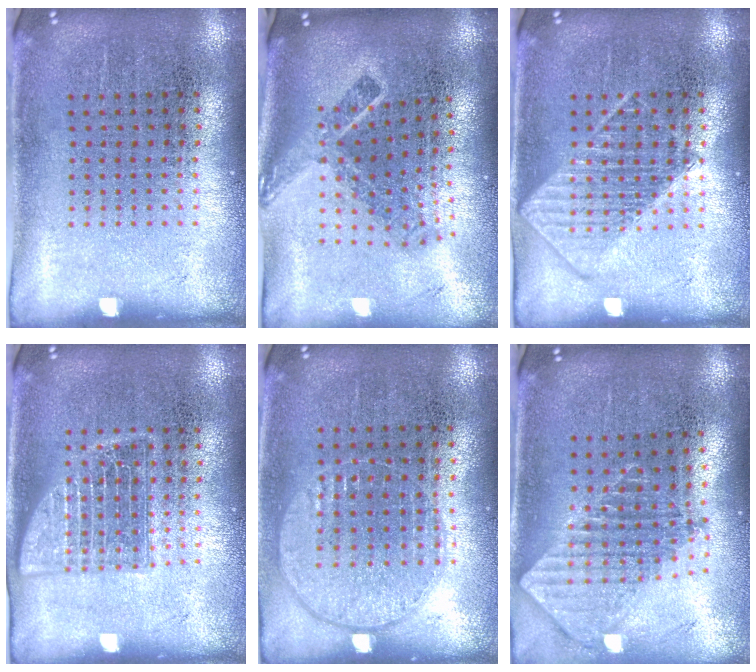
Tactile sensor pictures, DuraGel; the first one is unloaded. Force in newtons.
{"total": 2.2, "press": 1.5, "slide": 1.6}
{"total": 2.4, "press": 2.3, "slide": 0.4}
{"total": 2.5, "press": 2.5, "slide": 0.4}
{"total": 0.9, "press": 0.9, "slide": 0.3}
{"total": 2.0, "press": 1.5, "slide": 1.3}